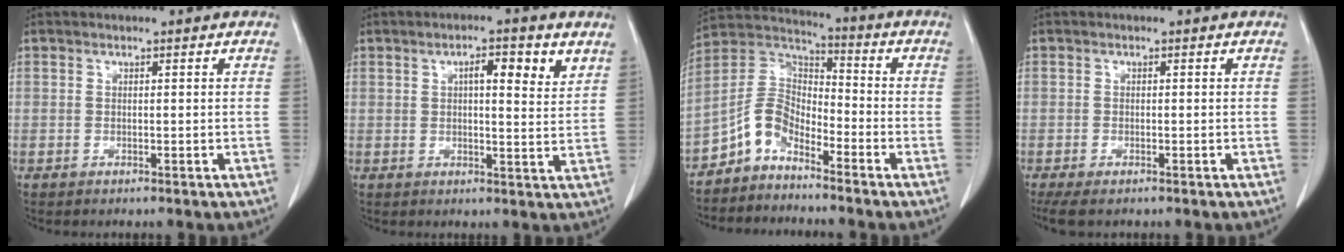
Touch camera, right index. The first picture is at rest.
{"total": 7.1, "force": [3.3, 1.8, 6.0], "torque": [-0.093, 0.005, 0.046]}
{"total": 8.3, "force": [-5.5, 4.2, 4.4], "torque": [-0.100, 0.027, -0.116]}
{"total": 5.2, "force": [-3.2, 2.3, 3.4], "torque": [-0.074, -0.008, -0.053]}